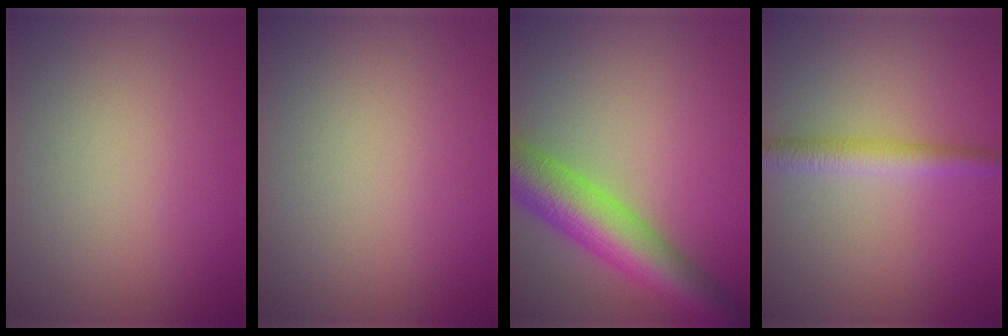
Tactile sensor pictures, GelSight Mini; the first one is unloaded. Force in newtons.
{"total": 0.0}
{"total": 8.5, "press": 8.4, "slide": 0.2}
{"total": 2.9, "press": 2.9, "slide": 0.1}